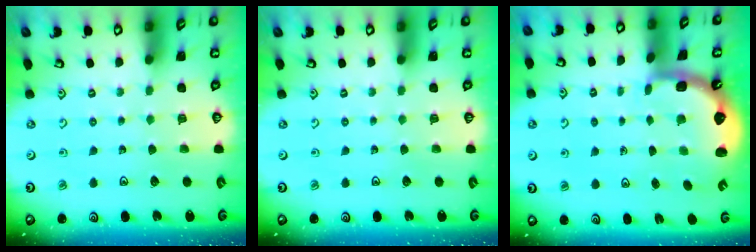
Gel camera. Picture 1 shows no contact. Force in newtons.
{"total": 0.0}
{"total": 2.6, "press": 1.3, "slide": 2.2}